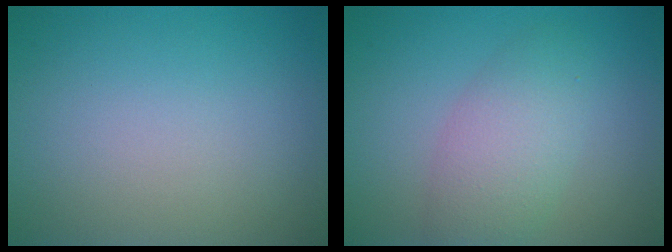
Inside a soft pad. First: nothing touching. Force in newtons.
{"total": 3.9, "press": 3.9, "slide": 0.1}